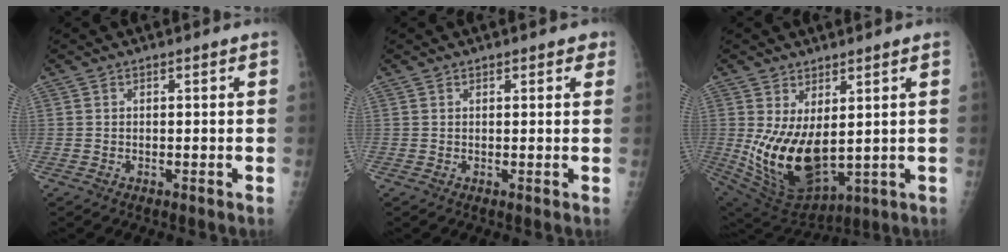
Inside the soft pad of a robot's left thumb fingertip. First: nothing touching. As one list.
[{"total": 1.8, "force": [1.2, 0.9, 0.9], "torque": [0.006, -0.003, 0.009]}, {"total": 13.9, "force": [1.3, 7.3, 11.7], "torque": [-0.202, -0.033, 0.055]}]